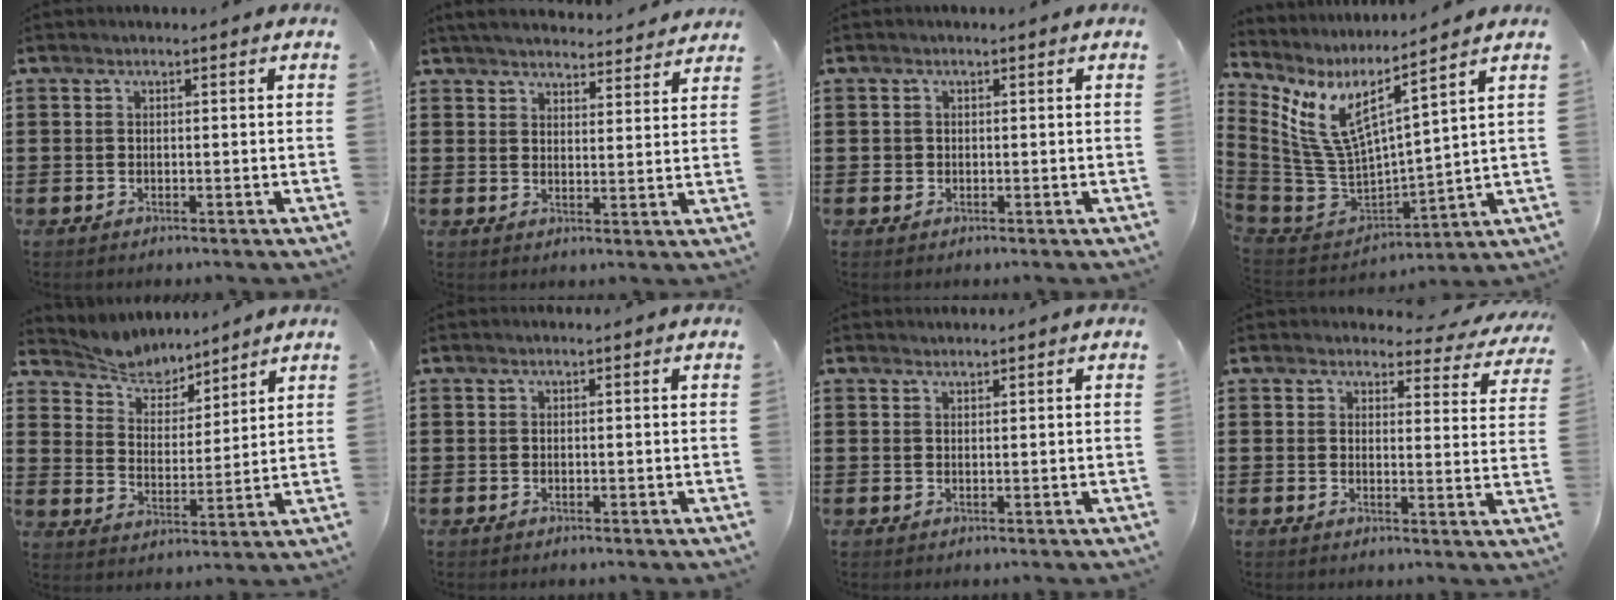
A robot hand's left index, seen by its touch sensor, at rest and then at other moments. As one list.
[{"total": 4.3, "force": [4.3, 0.2, 0.6], "torque": [-0.028, -0.023, 0.076]}, {"total": 0.9, "force": [0.1, 0.9, 0.1], "torque": [-0.003, 0.006, 0.000]}, {"total": 8.2, "force": [4.0, 2.4, 6.7], "torque": [-0.176, -0.056, 0.062]}, {"total": 5.9, "force": [5.6, 1.6, 0.7], "torque": [-0.043, -0.028, 0.099]}, {"total": 0.0}, {"total": 0.8, "force": [0.8, 0.0, 0.1], "torque": [-0.003, -0.002, 0.017]}, {"total": 3.3, "force": [2.9, 1.2, 0.8], "torque": [-0.023, -0.014, 0.049]}]